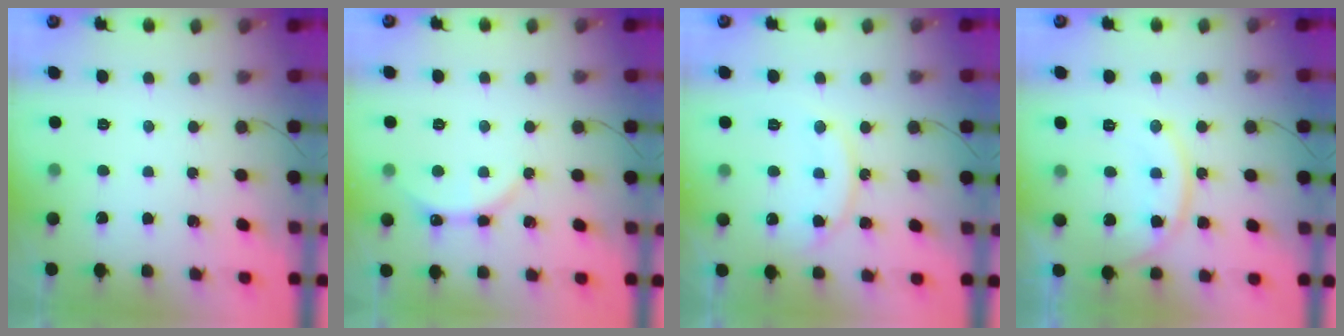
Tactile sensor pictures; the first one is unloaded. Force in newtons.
{"total": 3.6, "press": 3.6, "slide": 0.4}
{"total": 12.3, "press": 12.3, "slide": 1.0}
{"total": 13.2, "press": 13.2, "slide": 0.5}